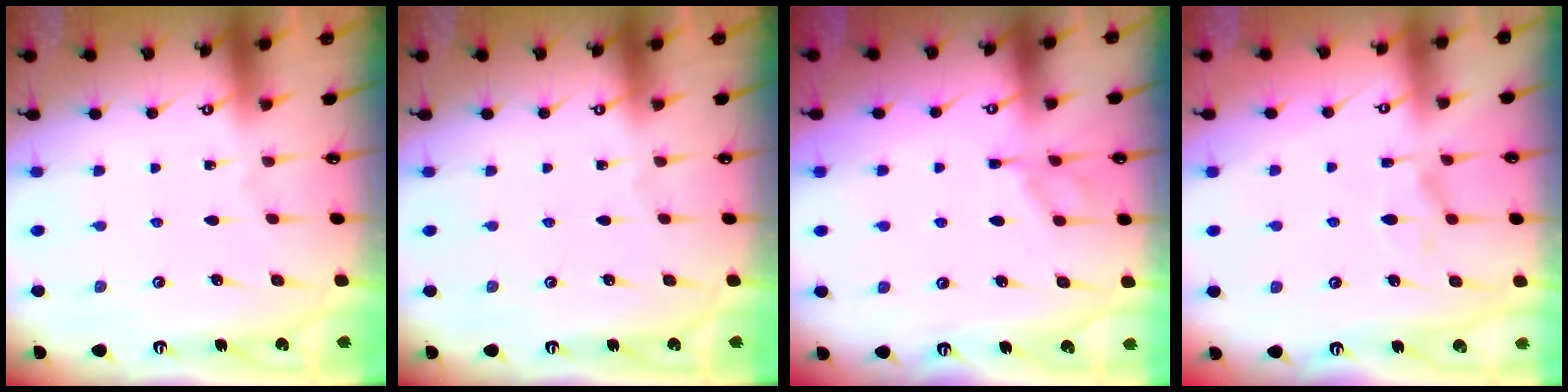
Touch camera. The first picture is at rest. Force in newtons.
{"total": 0.0}
{"total": 6.3, "press": 6.2, "slide": 0.8}
{"total": 1.4, "press": 0.3, "slide": 1.3}